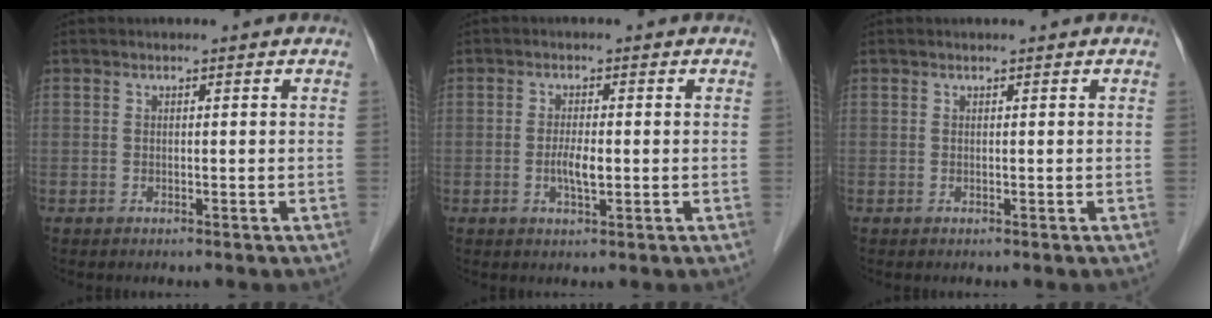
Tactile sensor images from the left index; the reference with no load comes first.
{"total": 2.8, "force": [-0.4, 0.7, 2.7], "torque": [-0.055, -0.001, -0.006]}
{"total": 0.0}